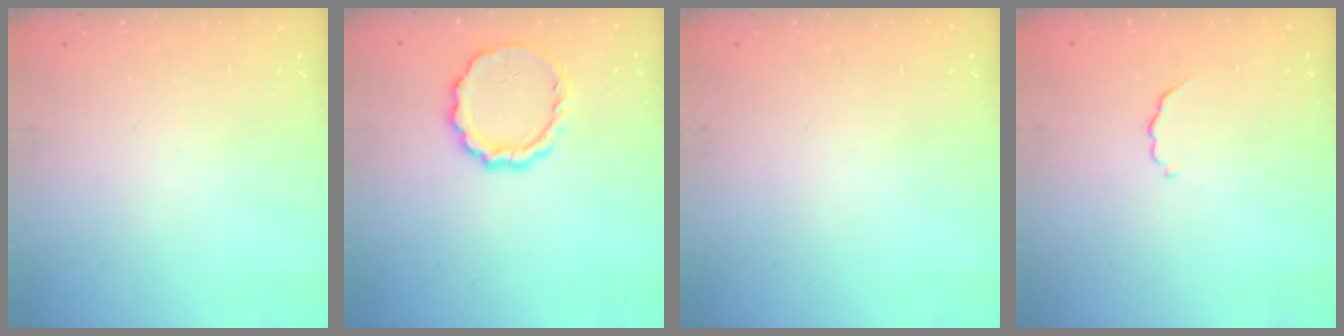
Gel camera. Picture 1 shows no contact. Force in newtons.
{"total": 9.6, "press": 9.3, "slide": 2.1}
{"total": 0.0}
{"total": 2.8, "press": 2.7, "slide": 0.5}